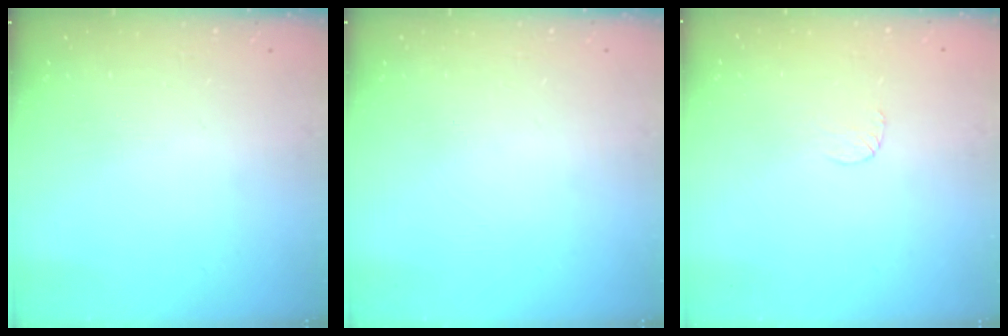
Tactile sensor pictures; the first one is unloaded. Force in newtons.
{"total": 0.0}
{"total": 3.5, "press": 3.5, "slide": 0.4}